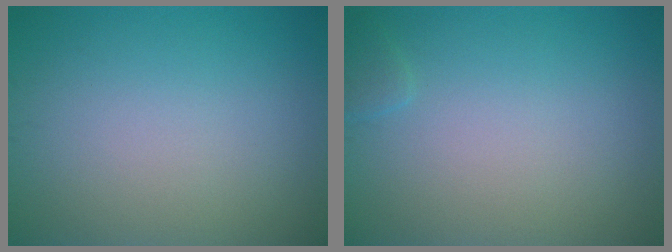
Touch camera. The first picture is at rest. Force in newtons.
{"total": 0.7, "press": 0.7, "slide": 0.1}